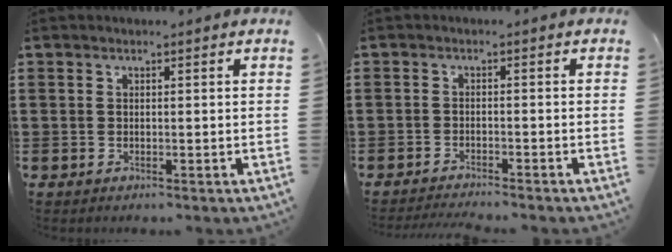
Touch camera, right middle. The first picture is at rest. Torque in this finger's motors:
{"motor_torque": [0.02, 0.00, 0.05, 0.02]}